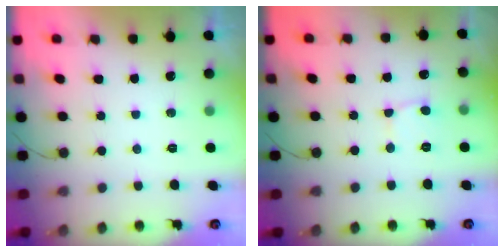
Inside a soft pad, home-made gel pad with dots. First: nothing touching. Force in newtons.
{"total": 2.6, "press": 2.6, "slide": 0.1}